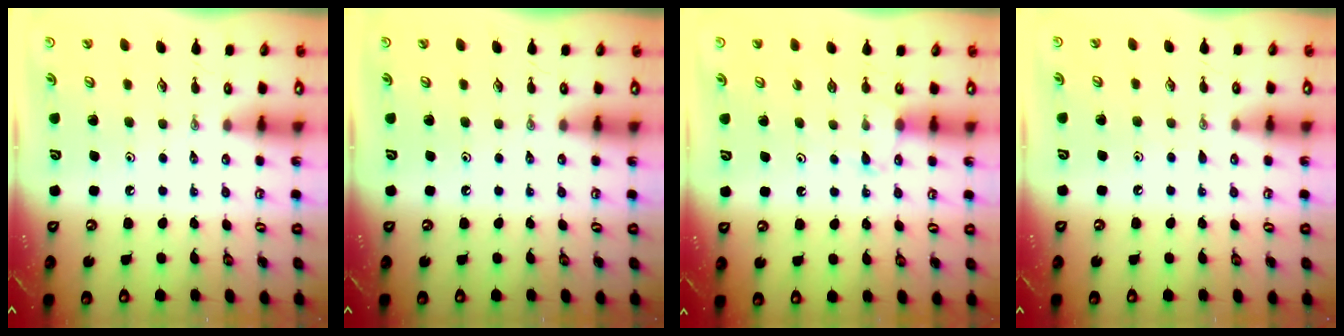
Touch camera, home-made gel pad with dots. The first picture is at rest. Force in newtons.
{"total": 0.0}
{"total": 5.6, "press": 5.6, "slide": 0.5}
{"total": 3.4, "press": 3.4, "slide": 0.5}